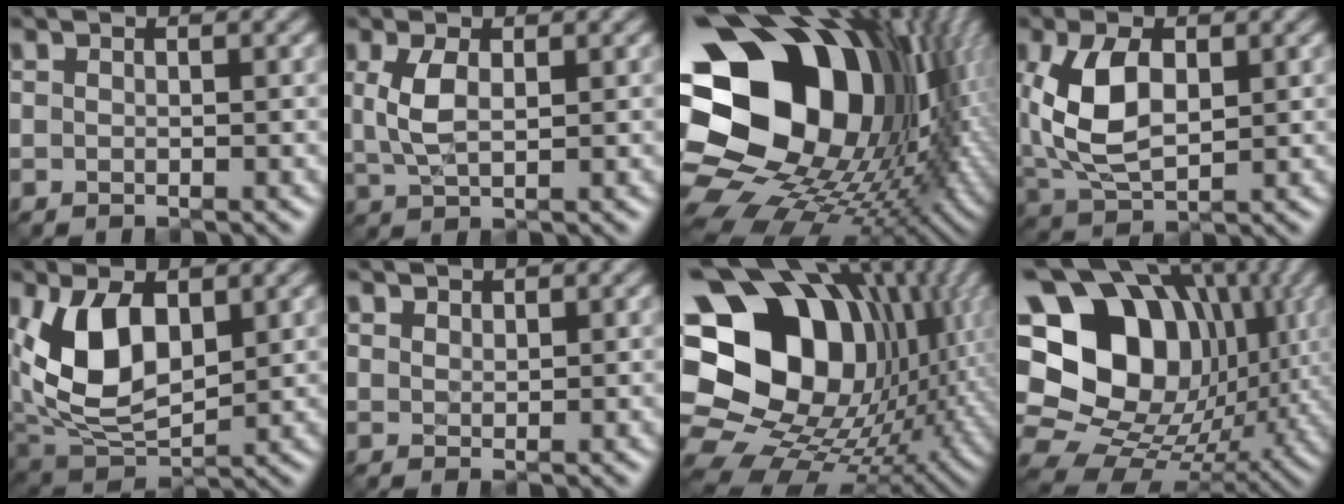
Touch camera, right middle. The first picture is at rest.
{"total": 2.9, "force": [0.5, 1.4, 2.5], "torque": [-0.061, -0.002, 0.012]}
{"total": 22.9, "force": [1.1, 17.4, 14.8], "torque": [-0.277, -0.027, -0.013]}
{"total": 7.3, "force": [1.0, 4.2, 5.8], "torque": [-0.134, 0.002, 0.018]}
{"total": 7.9, "force": [1.6, 4.7, 6.1], "torque": [-0.128, -0.011, 0.027]}
{"total": 1.5, "force": [1.3, 0.7, 0.3], "torque": [-0.011, -0.007, 0.030]}
{"total": 21.6, "force": [2.7, 17.0, 13.1], "torque": [-0.258, 0.008, 0.052]}
{"total": 20.2, "force": [4.2, 15.7, 12.0], "torque": [-0.230, 0.039, 0.077]}